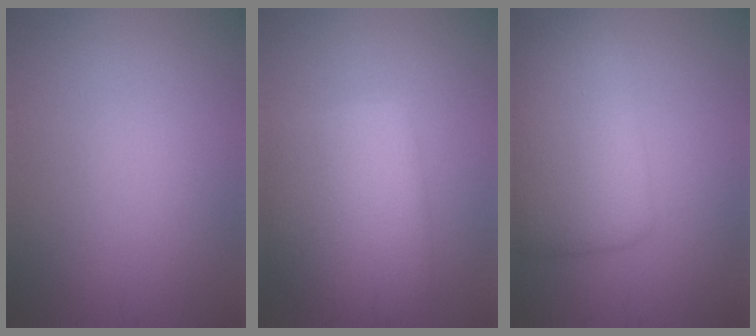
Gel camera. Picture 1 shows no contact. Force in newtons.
{"total": 7.0, "press": 7.0, "slide": 0.2}
{"total": 6.9, "press": 6.9, "slide": 0.1}